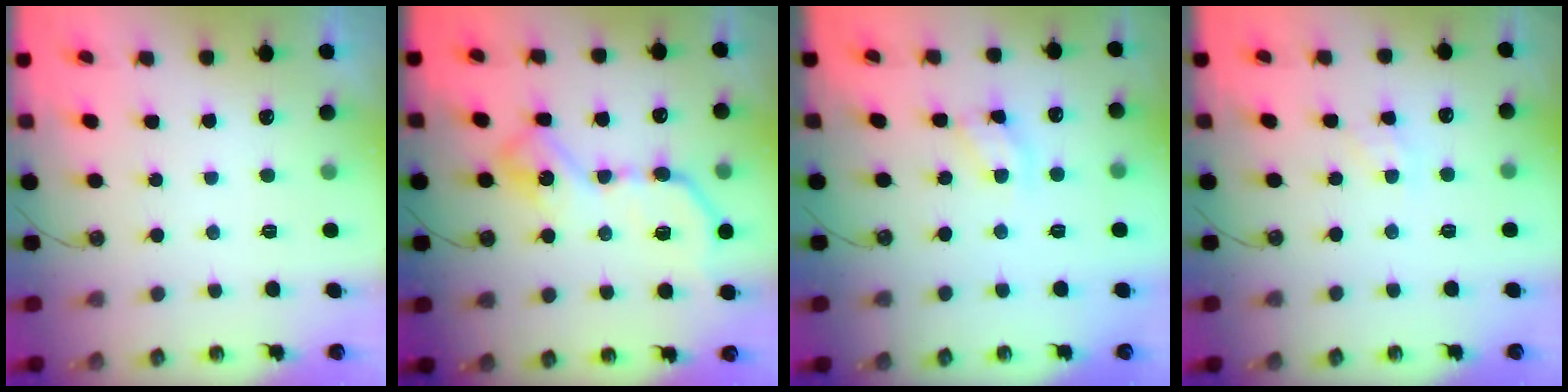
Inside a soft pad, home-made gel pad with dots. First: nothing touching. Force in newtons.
{"total": 14.7, "press": 14.6, "slide": 0.5}
{"total": 6.4, "press": 6.4, "slide": 0.5}
{"total": 2.6, "press": 2.6, "slide": 0.4}